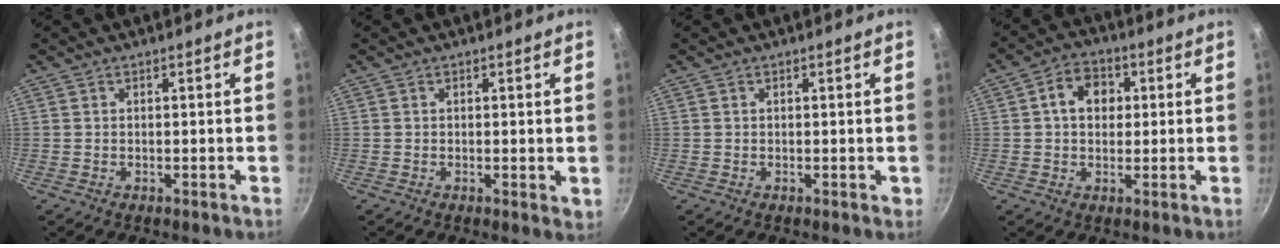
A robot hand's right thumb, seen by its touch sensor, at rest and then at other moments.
{"total": 1.6, "force": [0.4, 0.7, 1.4], "torque": [-0.016, -0.003, 0.003]}
{"total": 0.7, "force": [0.2, 0.5, 0.4], "torque": [0.000, 0.003, 0.003]}
{"total": 7.5, "force": [1.4, 5.7, 4.6], "torque": [-0.049, 0.010, 0.012]}